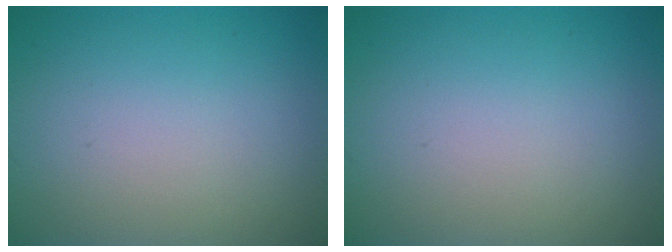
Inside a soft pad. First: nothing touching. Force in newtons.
{"total": 0.0}